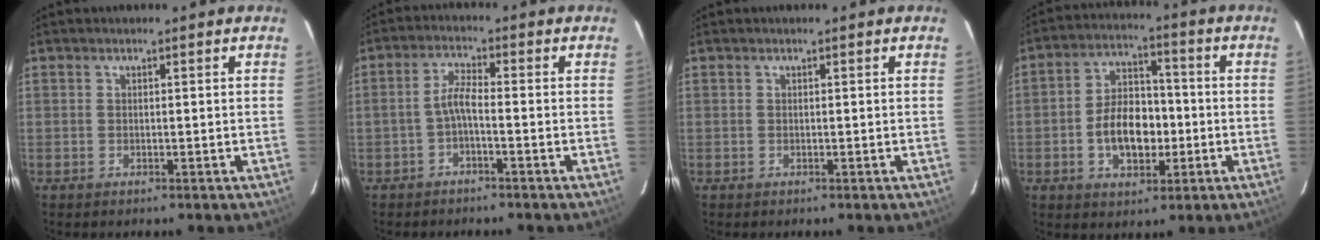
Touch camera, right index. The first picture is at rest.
{"total": 3.1, "force": [-1.6, 0.4, 2.7], "torque": [-0.064, 0.010, -0.033]}
{"total": 0.0}
{"total": 10.7, "force": [-2.5, 6.7, 7.9], "torque": [-0.150, 0.020, -0.033]}